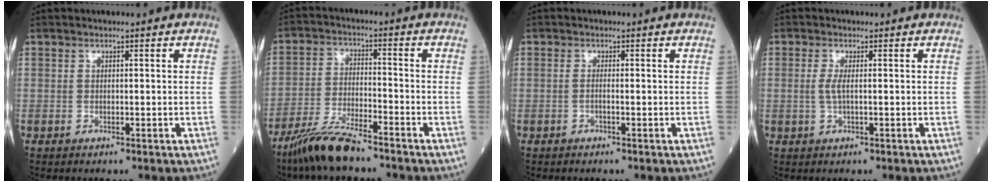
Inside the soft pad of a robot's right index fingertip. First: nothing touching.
{"total": 8.5, "force": [-6.9, 1.0, 4.9], "torque": [-0.100, -0.022, -0.134]}
{"total": 0.6, "force": [-0.3, 0.0, 0.6], "torque": [-0.010, 0.001, -0.007]}
{"total": 1.8, "force": [0.0, 0.2, 1.8], "torque": [-0.049, -0.002, 0.001]}